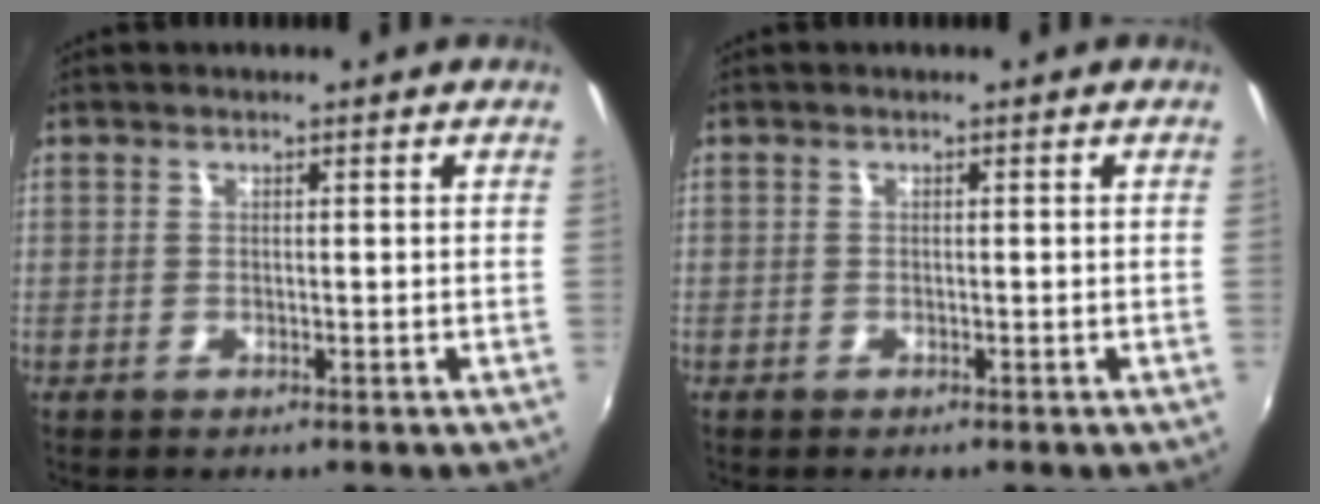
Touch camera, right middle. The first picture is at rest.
{"total": 0.0}